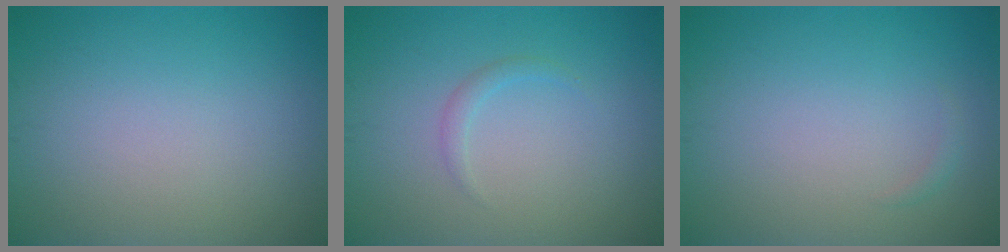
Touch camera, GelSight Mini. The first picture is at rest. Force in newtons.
{"total": 0.9, "press": 0.9, "slide": 0.0}
{"total": 0.5, "press": 0.5, "slide": 0.0}